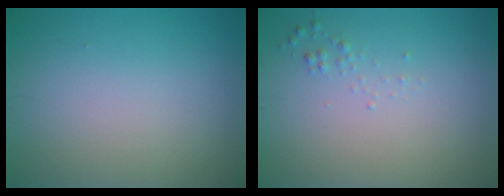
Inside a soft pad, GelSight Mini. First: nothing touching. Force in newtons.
{"total": 0.6, "press": 0.6, "slide": 0.0}